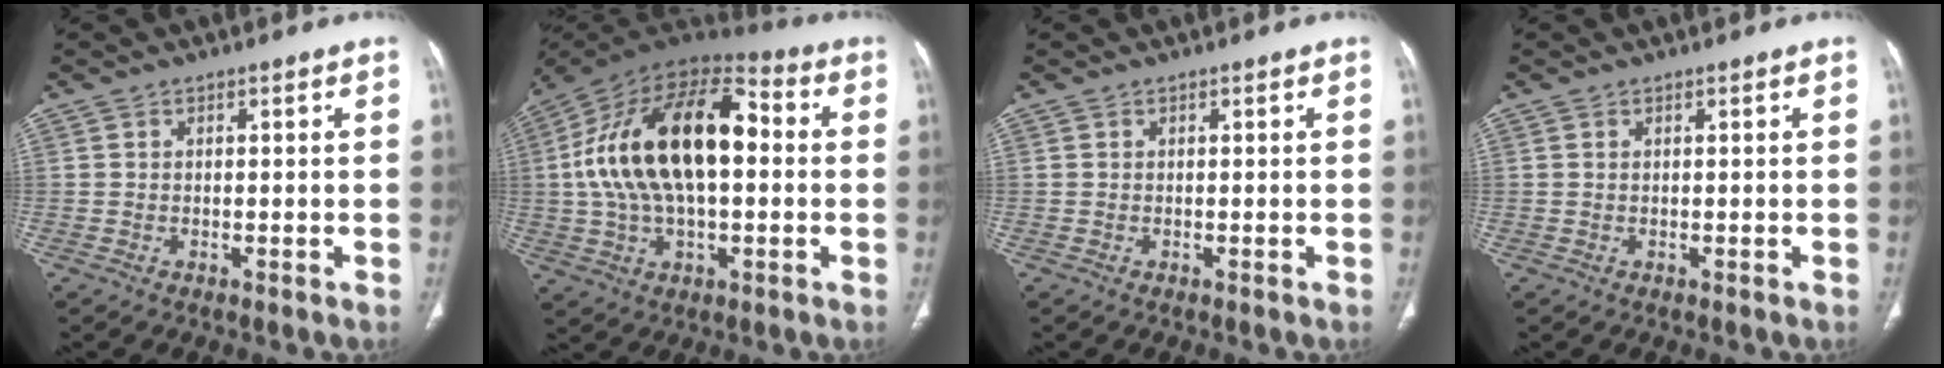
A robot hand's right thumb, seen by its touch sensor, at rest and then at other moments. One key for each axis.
{"total": 24.9, "fx": 2.0, "fy": 13.1, "fz": 21.1, "tx": -0.378, "ty": 0.032, "tz": 0.024}
{"total": 0.0}
{"total": 0.0}